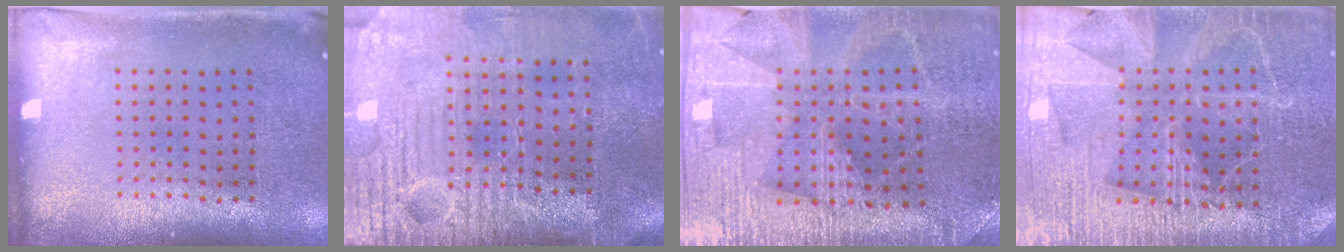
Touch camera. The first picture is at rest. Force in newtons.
{"total": 4.6, "press": 4.1, "slide": 2.1}
{"total": 3.2, "press": 3.2, "slide": 0.5}
{"total": 4.1, "press": 3.9, "slide": 1.3}